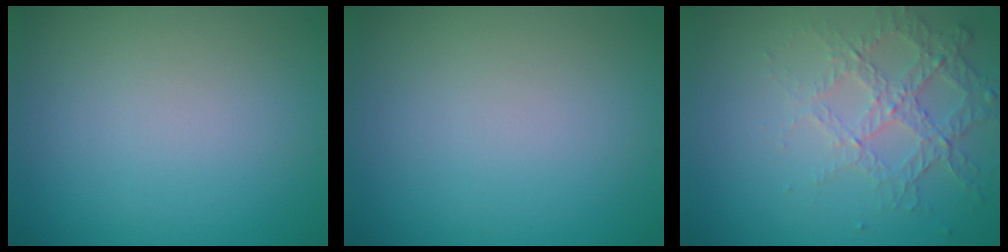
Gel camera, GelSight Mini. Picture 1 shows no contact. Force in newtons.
{"total": 0.0}
{"total": 4.3, "press": 2.8, "slide": 3.3}